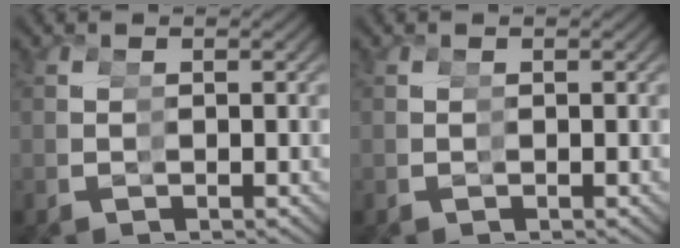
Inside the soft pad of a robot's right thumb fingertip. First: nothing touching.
{"total": 0.0}